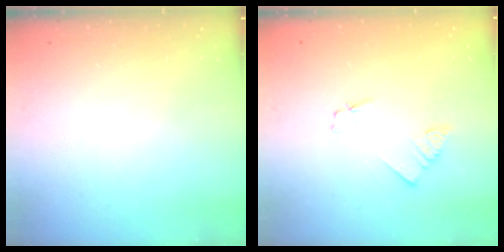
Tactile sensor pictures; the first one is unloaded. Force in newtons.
{"total": 1.6, "press": 1.6, "slide": 0.1}